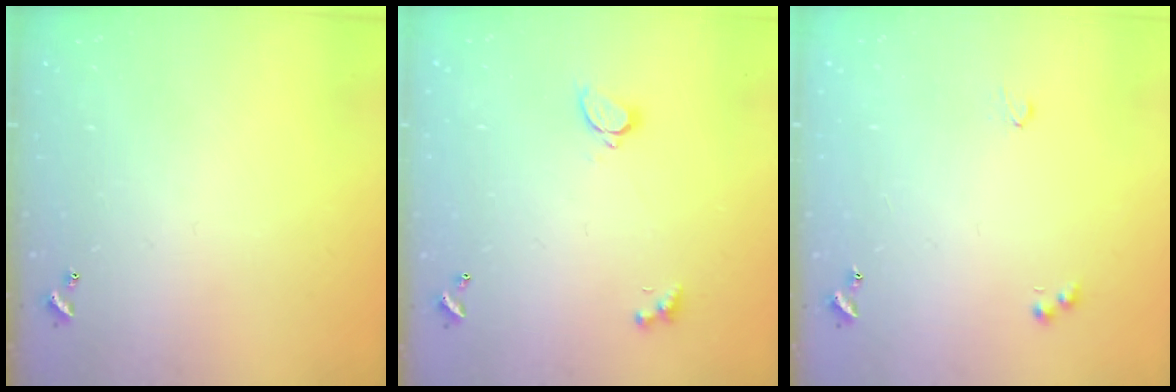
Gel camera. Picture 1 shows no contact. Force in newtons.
{"total": 2.1, "press": 1.8, "slide": 1.0}
{"total": 3.9, "press": 3.8, "slide": 0.6}